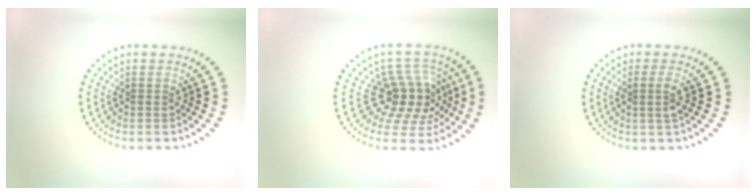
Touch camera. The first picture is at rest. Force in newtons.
{"total": 4.5, "press": 3.8, "slide": 2.5}
{"total": 1.3, "press": 1.1, "slide": 0.6}